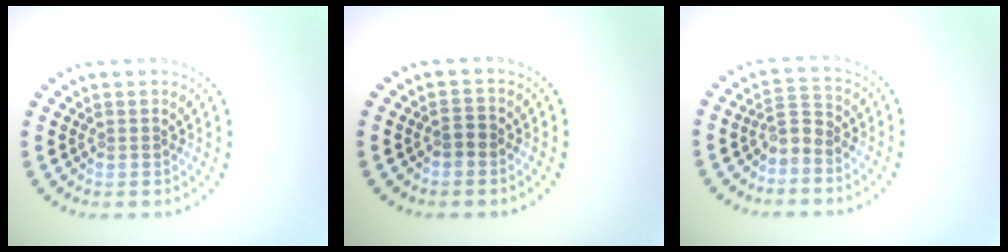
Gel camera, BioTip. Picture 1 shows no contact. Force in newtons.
{"total": 1.1, "press": 1.0, "slide": 0.5}
{"total": 1.9, "press": 1.4, "slide": 1.2}